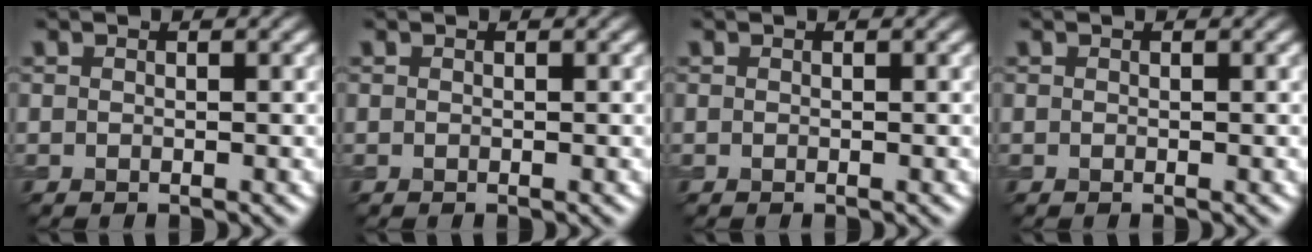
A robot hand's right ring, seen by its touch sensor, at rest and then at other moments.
{"total": 0.0}
{"total": 0.0}
{"total": 0.0}